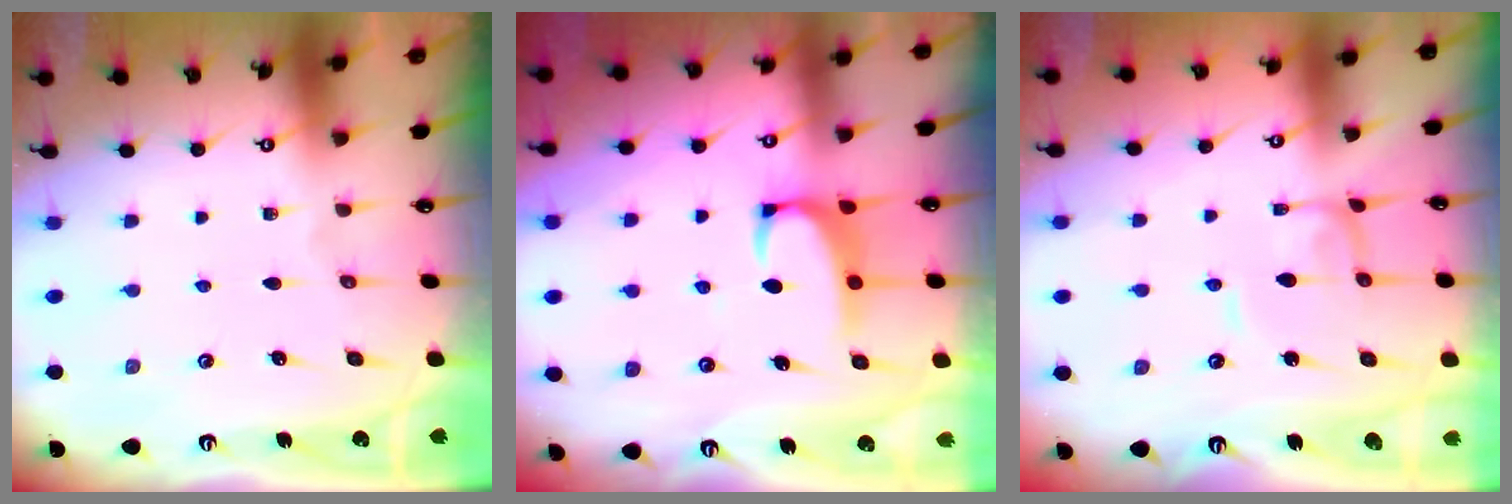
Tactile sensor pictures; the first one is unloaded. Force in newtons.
{"total": 2.5, "press": 2.4, "slide": 0.7}
{"total": 2.1, "press": 2.1, "slide": 0.1}